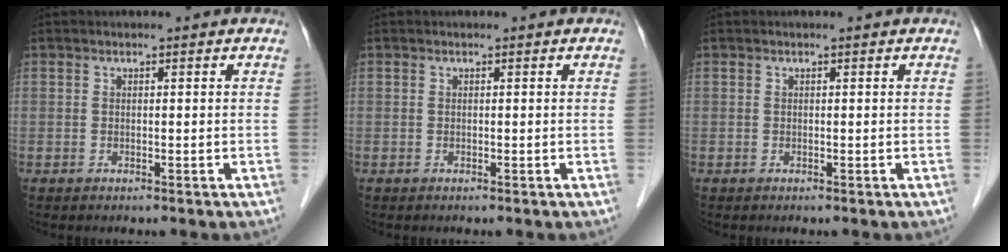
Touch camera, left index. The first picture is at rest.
{"total": 0.0}
{"total": 0.0}